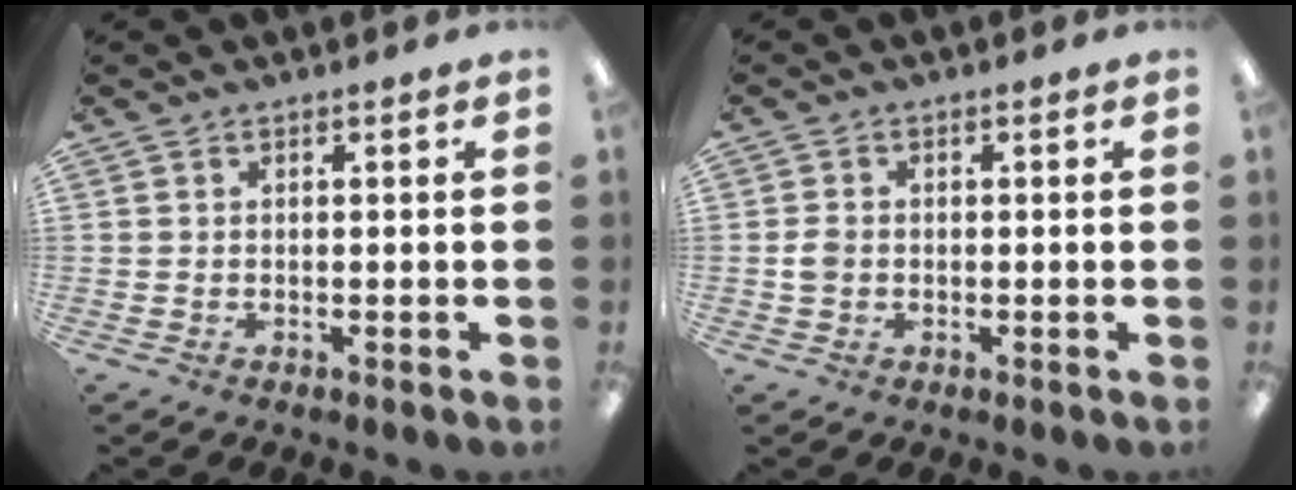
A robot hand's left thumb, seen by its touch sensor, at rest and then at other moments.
{"total": 2.4, "force": [-0.2, 2.0, 1.4], "torque": [-0.025, 0.005, -0.005]}